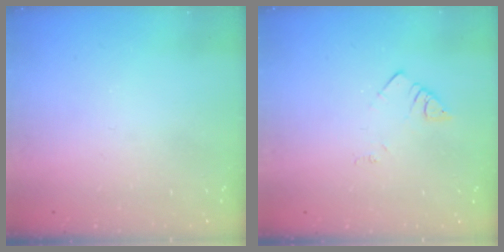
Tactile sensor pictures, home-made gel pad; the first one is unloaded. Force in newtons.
{"total": 1.7, "press": 1.6, "slide": 0.3}